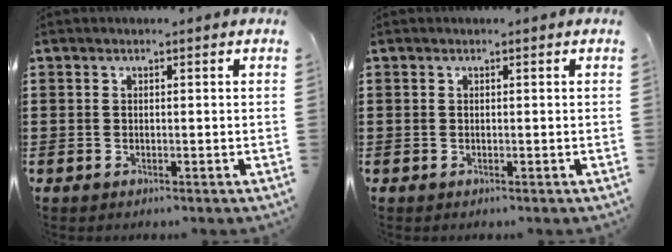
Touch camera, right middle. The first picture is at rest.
{"total": 0.0}